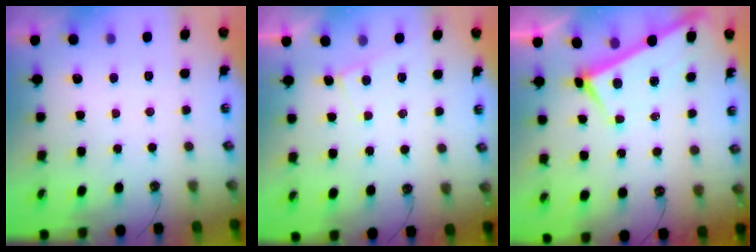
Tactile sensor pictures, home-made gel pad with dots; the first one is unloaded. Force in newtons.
{"total": 1.3, "press": 1.3, "slide": 0.2}
{"total": 3.6, "press": 3.6, "slide": 0.2}